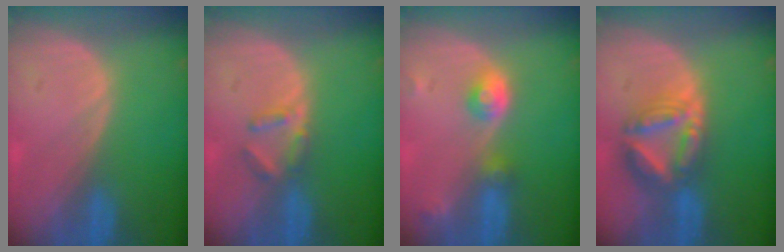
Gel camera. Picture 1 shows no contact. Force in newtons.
{"total": 3.0, "press": 3.0, "slide": 0.4}
{"total": 4.2, "press": 4.0, "slide": 1.4}
{"total": 8.2, "press": 7.2, "slide": 4.0}